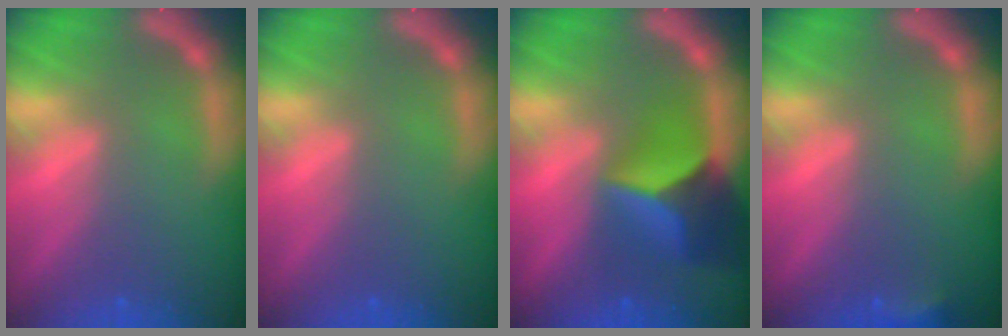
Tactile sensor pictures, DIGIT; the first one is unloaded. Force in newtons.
{"total": 0.0}
{"total": 7.9}
{"total": 1.9}